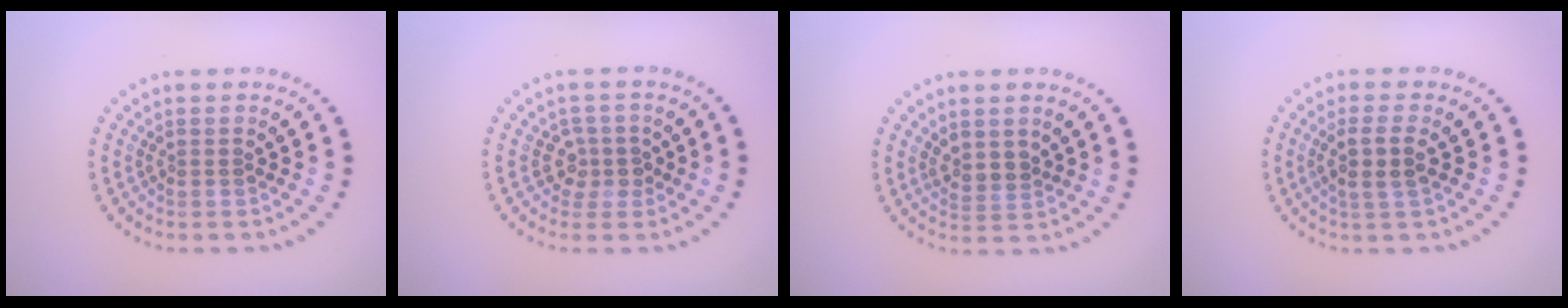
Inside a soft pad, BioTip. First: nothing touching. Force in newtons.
{"total": 2.1, "press": 1.6, "slide": 1.3}
{"total": 1.8, "press": 1.6, "slide": 0.9}
{"total": 2.5, "press": 2.2, "slide": 1.1}